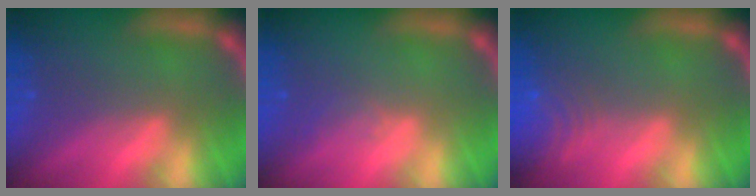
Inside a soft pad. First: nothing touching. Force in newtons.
{"total": 1.0}
{"total": 6.5}